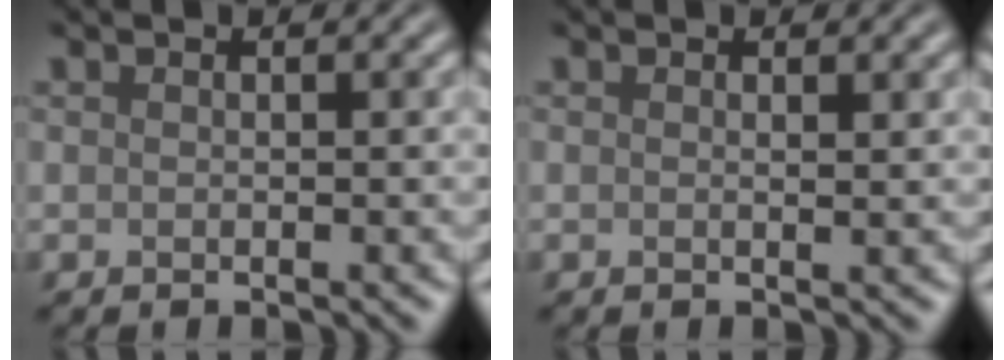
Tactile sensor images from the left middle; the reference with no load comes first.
{"total": 0.6, "force": [0.3, 0.1, 0.6], "torque": [-0.007, -0.002, 0.002]}